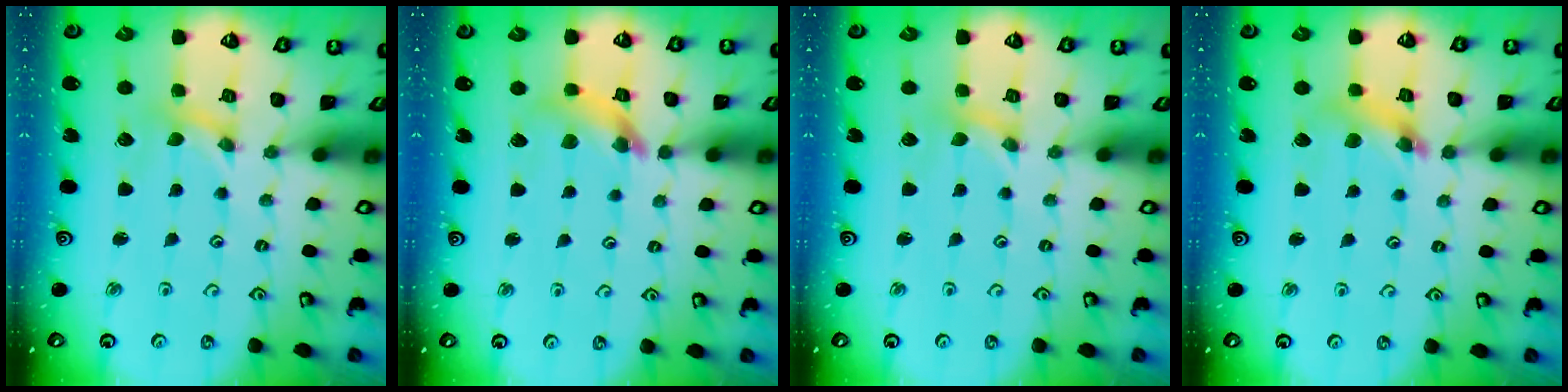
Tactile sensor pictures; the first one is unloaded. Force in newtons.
{"total": 9.7, "press": 9.6, "slide": 1.1}
{"total": 0.0}
{"total": 8.3, "press": 8.3, "slide": 1.0}